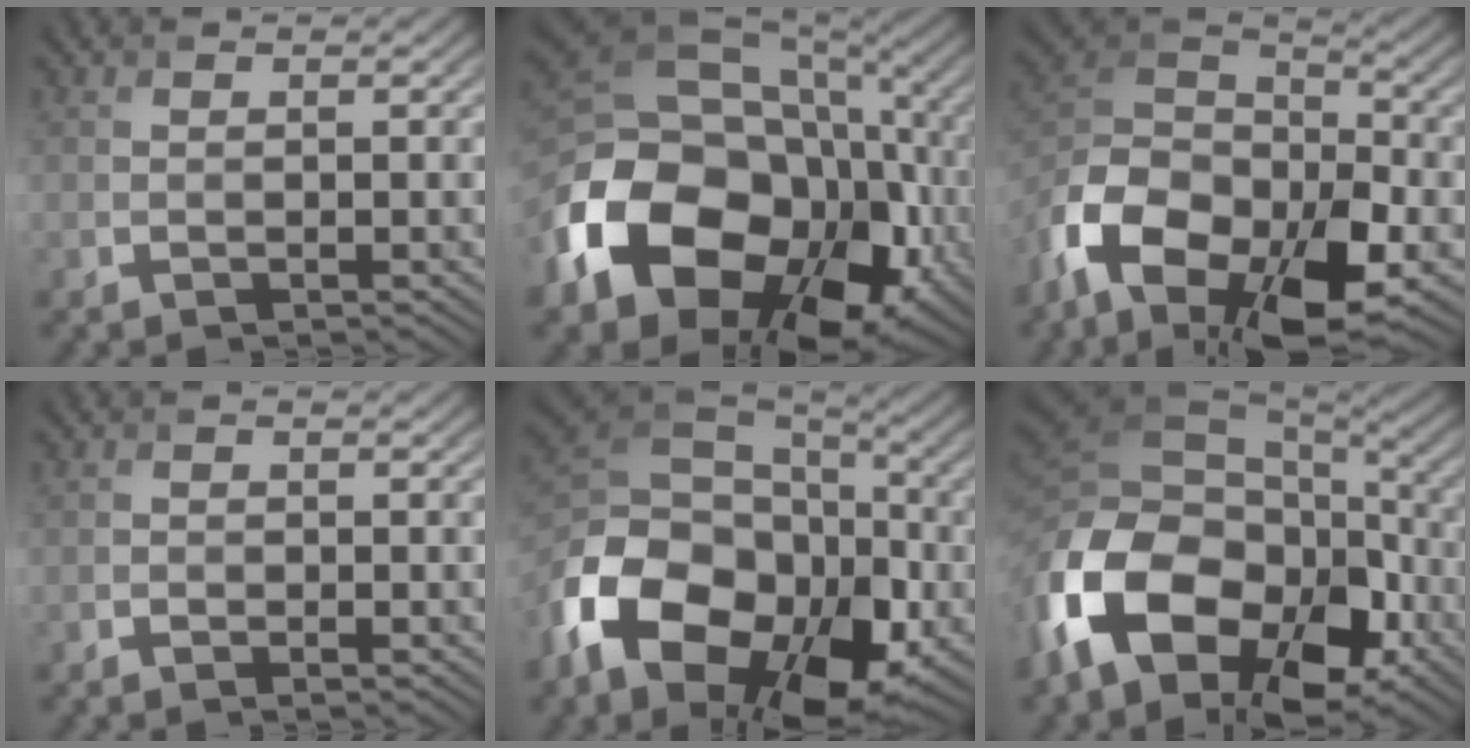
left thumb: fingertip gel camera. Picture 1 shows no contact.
{"total": 20.4, "force": [-5.9, 14.7, 12.9], "torque": [-0.285, -0.051, -0.078]}
{"total": 17.2, "force": [-8.4, 9.8, 11.3], "torque": [-0.257, -0.028, -0.161]}
{"total": 0.8, "force": [-0.5, 0.4, 0.4], "torque": [-0.006, -0.002, -0.007]}
{"total": 20.1, "force": [-7.6, 13.2, 13.1], "torque": [-0.292, -0.050, -0.128]}
{"total": 19.5, "force": [-6.7, 12.9, 12.9], "torque": [-0.290, -0.044, -0.104]}